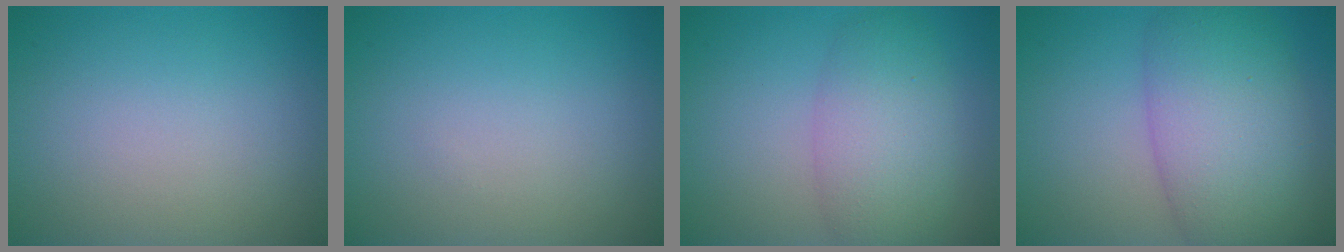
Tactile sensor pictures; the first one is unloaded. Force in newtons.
{"total": 0.0}
{"total": 5.2, "press": 5.2, "slide": 0.1}
{"total": 9.1, "press": 9.1, "slide": 0.3}